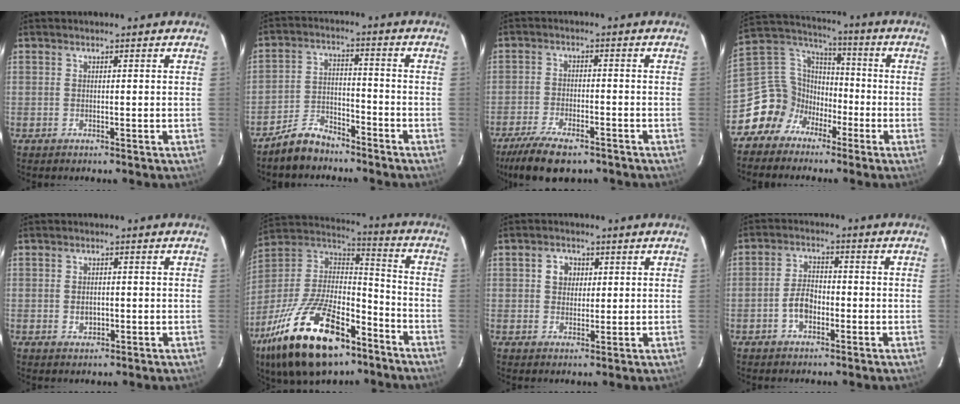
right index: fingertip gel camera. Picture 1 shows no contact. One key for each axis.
{"total": 6.9, "fx": -5.8, "fy": 3.1, "fz": 1.9, "tx": -0.054, "ty": 0.022, "tz": -0.100}
{"total": 11.8, "fx": -8.9, "fy": 4.1, "fz": 6.5, "tx": -0.153, "ty": -0.025, "tz": -0.153}
{"total": 11.8, "fx": -6.4, "fy": 9.5, "fz": 2.7, "tx": -0.068, "ty": 0.050, "tz": -0.124}
{"total": 2.5, "fx": -0.4, "fy": 1.9, "fz": 1.6, "tx": -0.026, "ty": 0.000, "tz": -0.005}
{"total": 28.8, "fx": -17.3, "fy": 12.9, "fz": 19.0, "tx": -0.377, "ty": -0.015, "tz": -0.282}
{"total": 3.8, "fx": 1.1, "fy": 3.3, "fz": 1.6, "tx": -0.024, "ty": 0.012, "tz": 0.020}
{"total": 5.2, "fx": -2.0, "fy": 3.2, "fz": 3.6, "tx": -0.076, "ty": 0.011, "tz": -0.034}